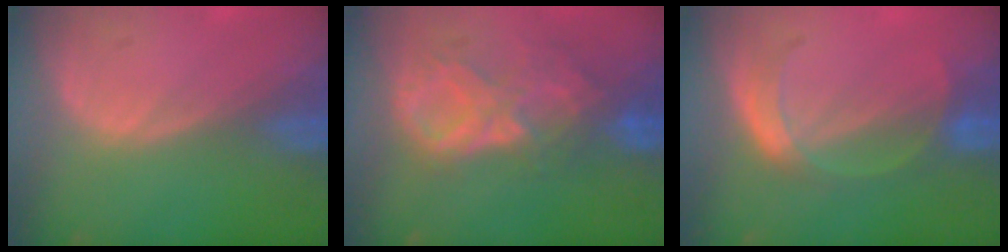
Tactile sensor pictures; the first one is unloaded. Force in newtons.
{"total": 8.6, "press": 7.6, "slide": 3.9}
{"total": 4.5, "press": 4.4, "slide": 0.9}